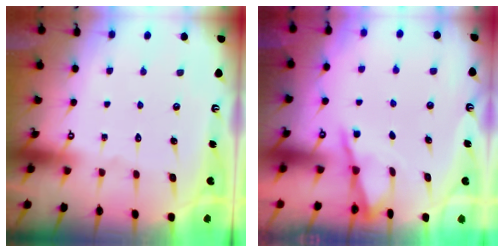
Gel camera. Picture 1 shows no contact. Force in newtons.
{"total": 1.1, "press": 1.1, "slide": 0.1}